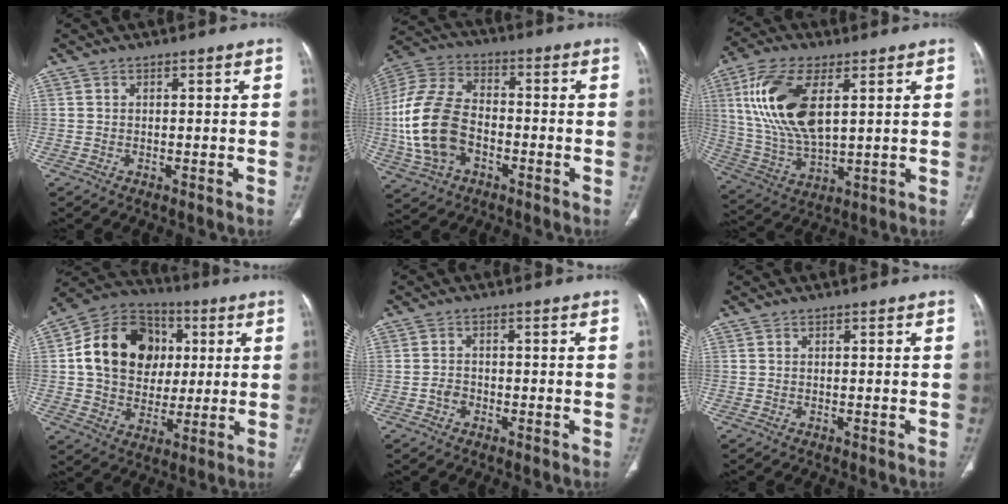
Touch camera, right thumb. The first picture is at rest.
{"total": 17.3, "force": [-3.5, 11.3, 12.6], "torque": [-0.269, 0.024, -0.065]}
{"total": 17.4, "force": [5.1, 8.2, 14.5], "torque": [-0.295, -0.015, 0.103]}
{"total": 18.8, "force": [3.1, 15.3, 10.5], "torque": [-0.152, 0.016, 0.054]}
{"total": 2.0, "force": [-0.9, 1.6, 0.9], "torque": [-0.010, 0.011, -0.018]}
{"total": 0.0}